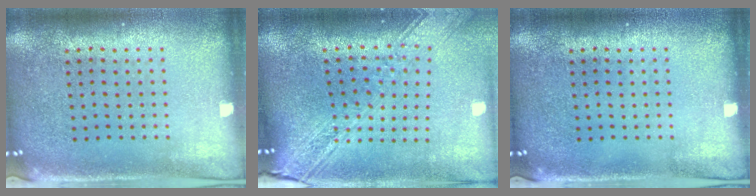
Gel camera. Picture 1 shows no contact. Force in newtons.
{"total": 2.9, "press": 2.2, "slide": 1.9}
{"total": 0.0}